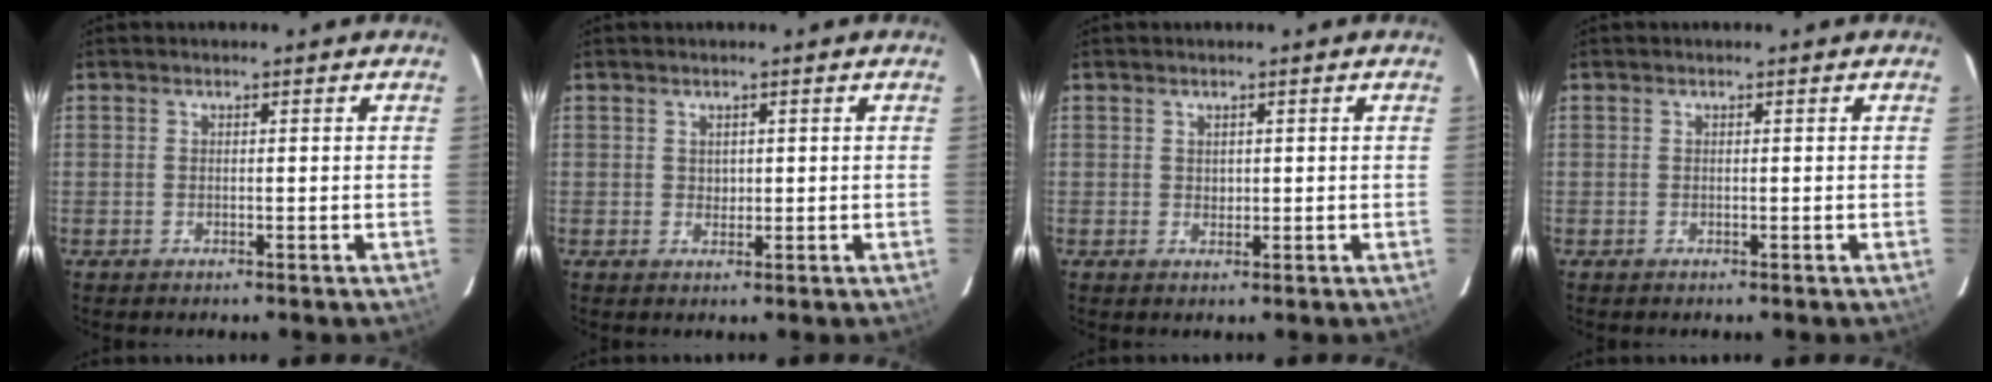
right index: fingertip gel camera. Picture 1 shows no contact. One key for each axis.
{"total": 1.2, "fx": 0.5, "fy": 1.1, "fz": 0.3, "tx": -0.001, "ty": 0.004, "tz": 0.009}
{"total": 1.0, "fx": 0.5, "fy": 0.9, "fz": 0.2, "tx": -0.001, "ty": 0.004, "tz": 0.008}
{"total": 0.0}